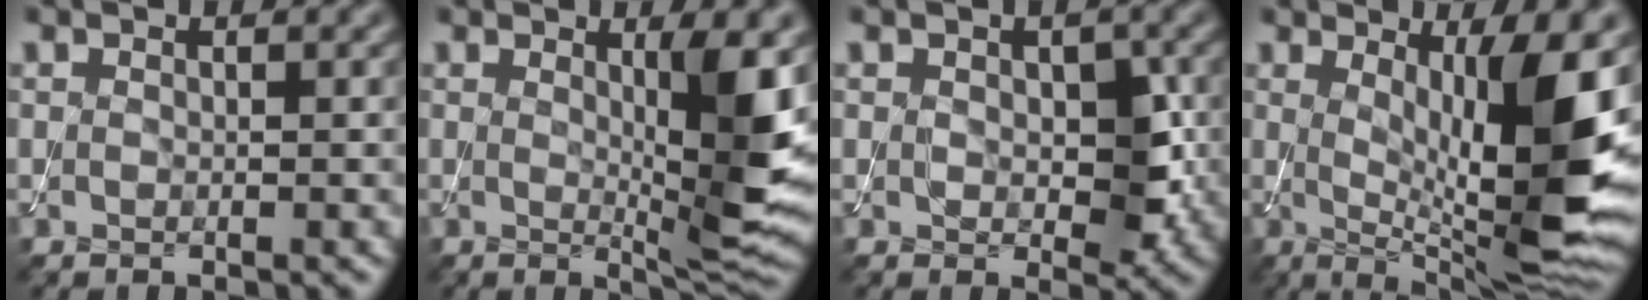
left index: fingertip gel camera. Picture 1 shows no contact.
{"total": 6.5, "force": [1.0, 1.2, 6.3], "torque": [-0.088, -0.016, 0.020]}
{"total": 3.8, "force": [0.1, 2.3, 3.0], "torque": [-0.050, -0.005, 0.006]}
{"total": 11.9, "force": [1.0, 3.1, 11.4], "torque": [-0.165, -0.021, 0.024]}